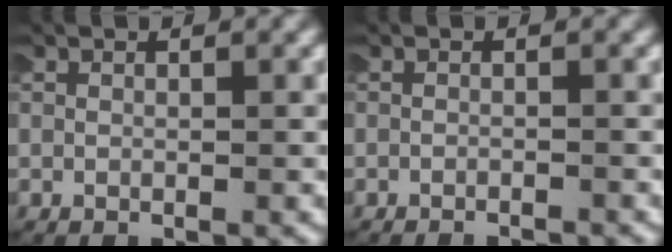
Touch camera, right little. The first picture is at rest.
{"total": 2.0, "force": [-2.0, 0.1, 0.0], "torque": [-0.003, -0.008, -0.028]}